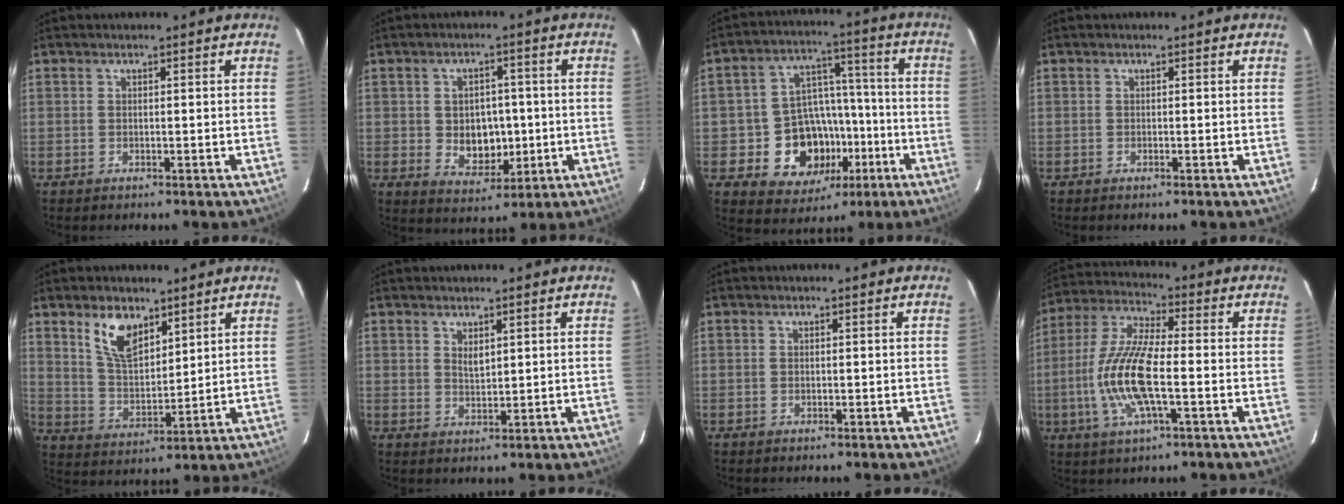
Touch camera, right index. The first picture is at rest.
{"total": 7.5, "force": [-0.6, 6.0, 4.5], "torque": [-0.085, 0.002, 0.007]}
{"total": 14.4, "force": [-5.1, 12.2, 5.8], "torque": [-0.121, 0.040, -0.053]}
{"total": 0.0}
{"total": 9.2, "force": [5.6, 4.6, 5.6], "torque": [-0.102, 0.008, 0.115]}
{"total": 2.3, "force": [1.4, 1.2, 1.4], "torque": [-0.021, -0.002, 0.026]}
{"total": 0.0}
{"total": 13.8, "force": [-2.9, 3.5, 13.0], "torque": [-0.274, -0.002, -0.062]}